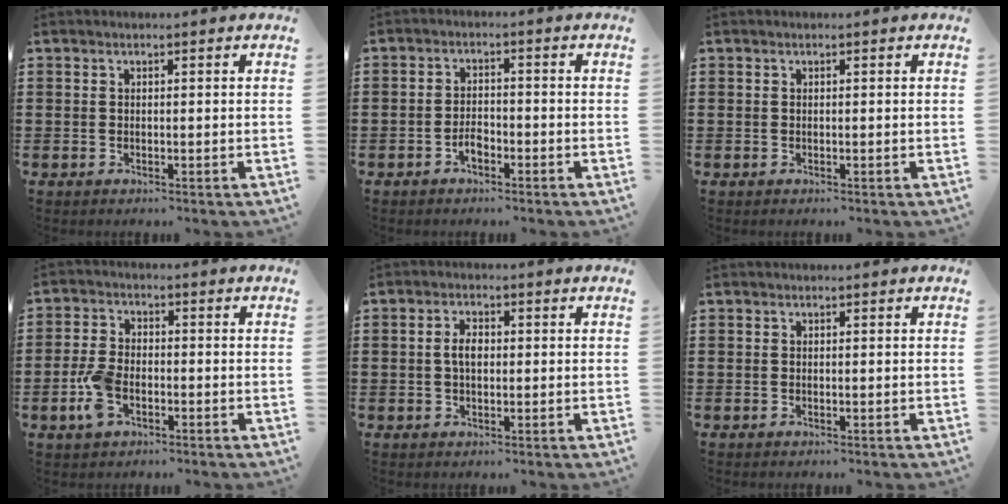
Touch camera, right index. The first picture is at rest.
{"total": 2.5, "force": [-1.5, 1.3, 1.5], "torque": [-0.032, 0.004, -0.030]}
{"total": 0.0}
{"total": 5.5, "force": [-1.9, 3.0, 4.1], "torque": [-0.105, -0.003, -0.041]}
{"total": 2.9, "force": [0.1, 1.4, 2.5], "torque": [-0.051, 0.005, 0.000]}
{"total": 0.0}